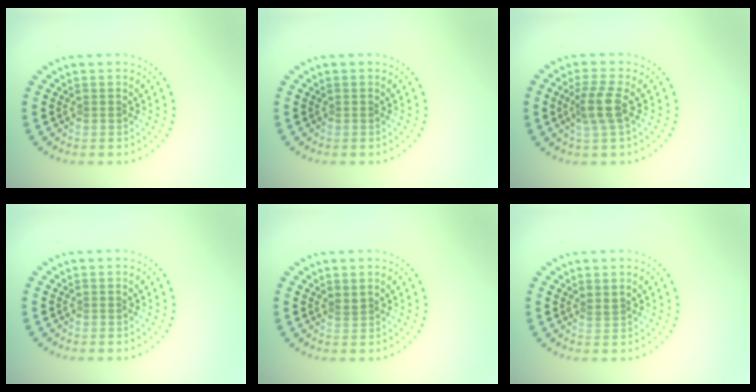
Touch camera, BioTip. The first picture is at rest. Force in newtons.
{"total": 0.0}
{"total": 2.8, "press": 2.2, "slide": 1.7}
{"total": 0.0}
{"total": 0.6, "press": 0.3, "slide": 0.5}
{"total": 0.6, "press": 0.3, "slide": 0.5}